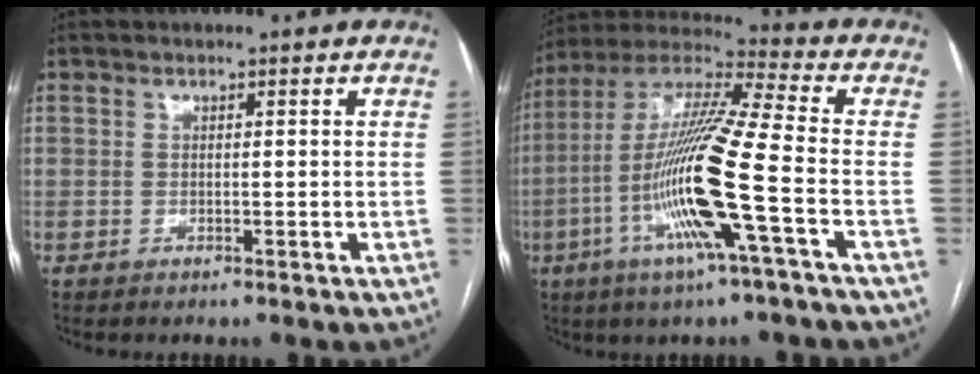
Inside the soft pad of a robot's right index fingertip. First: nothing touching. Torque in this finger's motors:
{"motor_torque": [2.14, 0.00, 1.05, 0.21]}